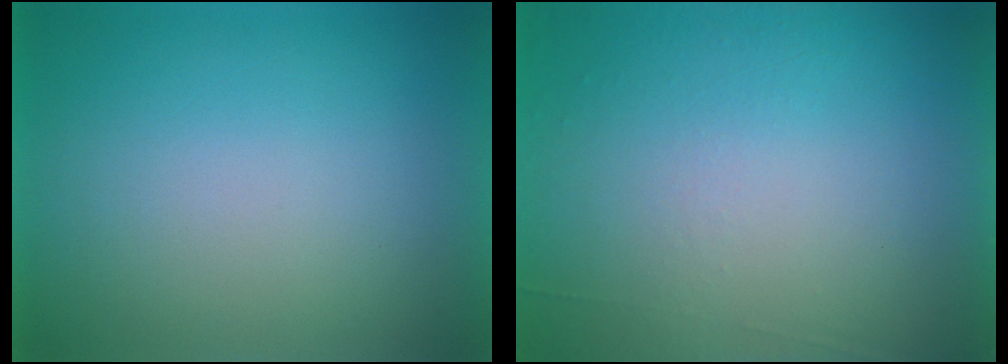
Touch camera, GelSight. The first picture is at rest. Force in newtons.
{"total": 5.8}